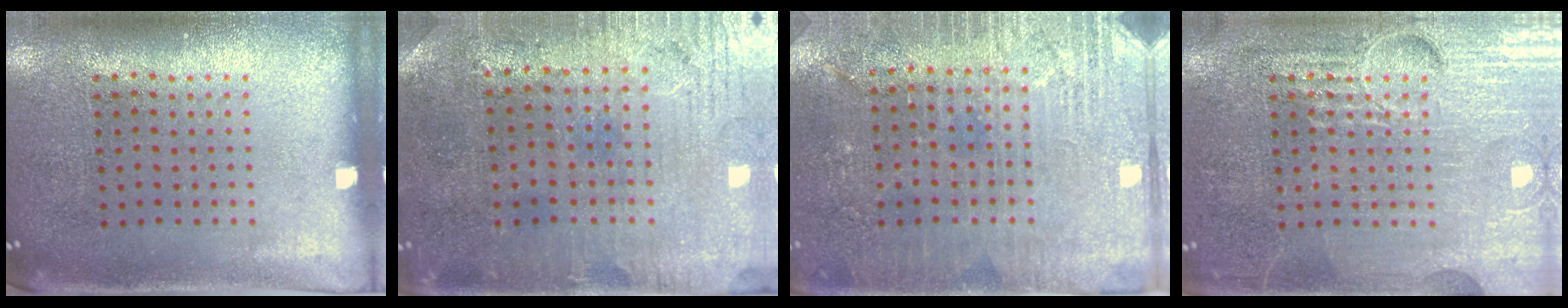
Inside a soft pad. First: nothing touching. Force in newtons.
{"total": 0.7, "press": 0.5, "slide": 0.5}
{"total": 2.9, "press": 2.9, "slide": 0.4}
{"total": 6.5, "press": 6.5, "slide": 0.8}